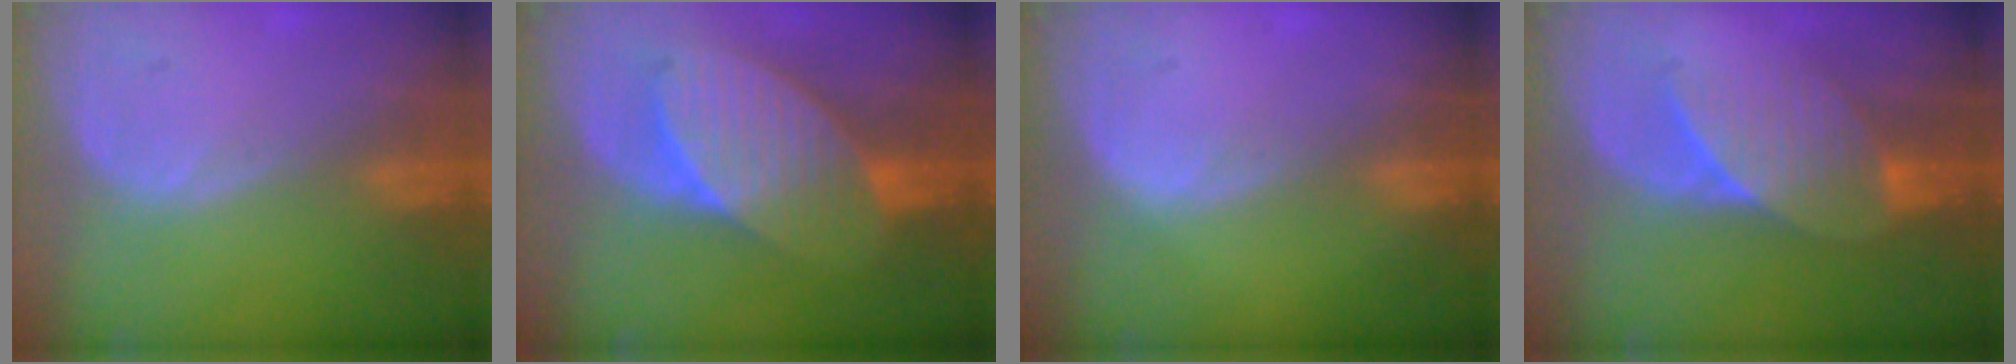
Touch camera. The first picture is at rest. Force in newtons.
{"total": 9.2, "press": 9.2, "slide": 0.4}
{"total": 0.6, "press": 0.6, "slide": 0.1}
{"total": 7.3, "press": 6.9, "slide": 2.1}